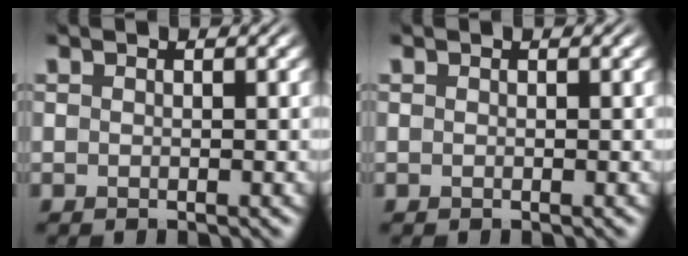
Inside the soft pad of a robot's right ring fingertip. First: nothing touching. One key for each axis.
{"total": 0.0}